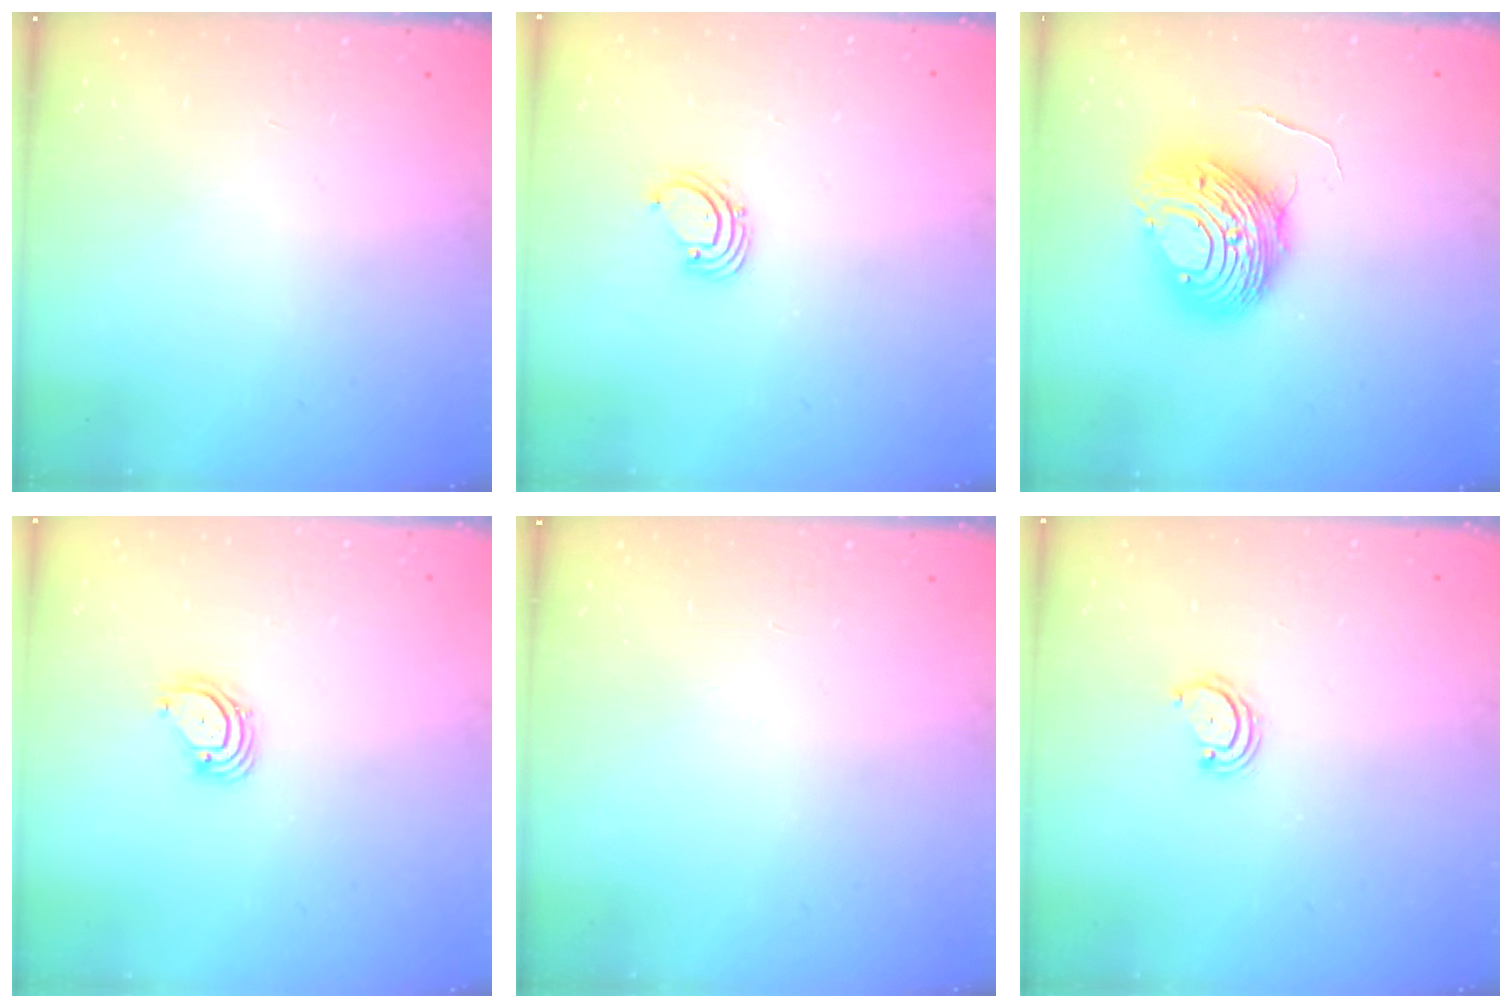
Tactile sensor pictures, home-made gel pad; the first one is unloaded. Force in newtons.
{"total": 1.6, "press": 1.6, "slide": 0.1}
{"total": 11.8, "press": 11.7, "slide": 1.2}
{"total": 3.4, "press": 3.4, "slide": 0.3}
{"total": 0.0}
{"total": 2.8, "press": 2.8, "slide": 0.3}